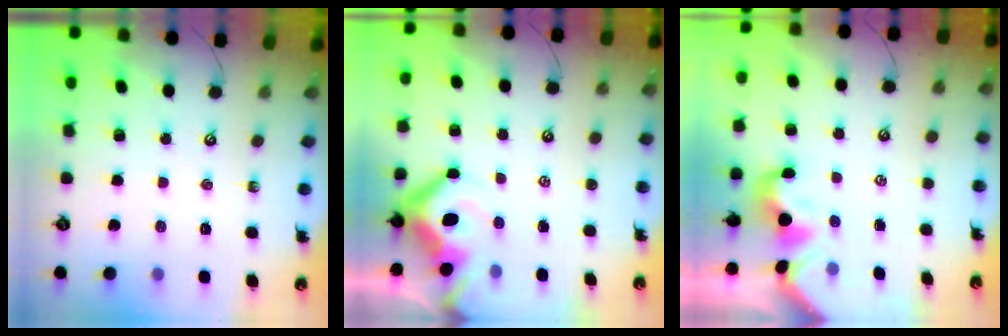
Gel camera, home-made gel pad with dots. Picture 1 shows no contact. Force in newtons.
{"total": 7.4, "press": 7.3, "slide": 1.2}
{"total": 1.1, "press": 1.1, "slide": 0.2}